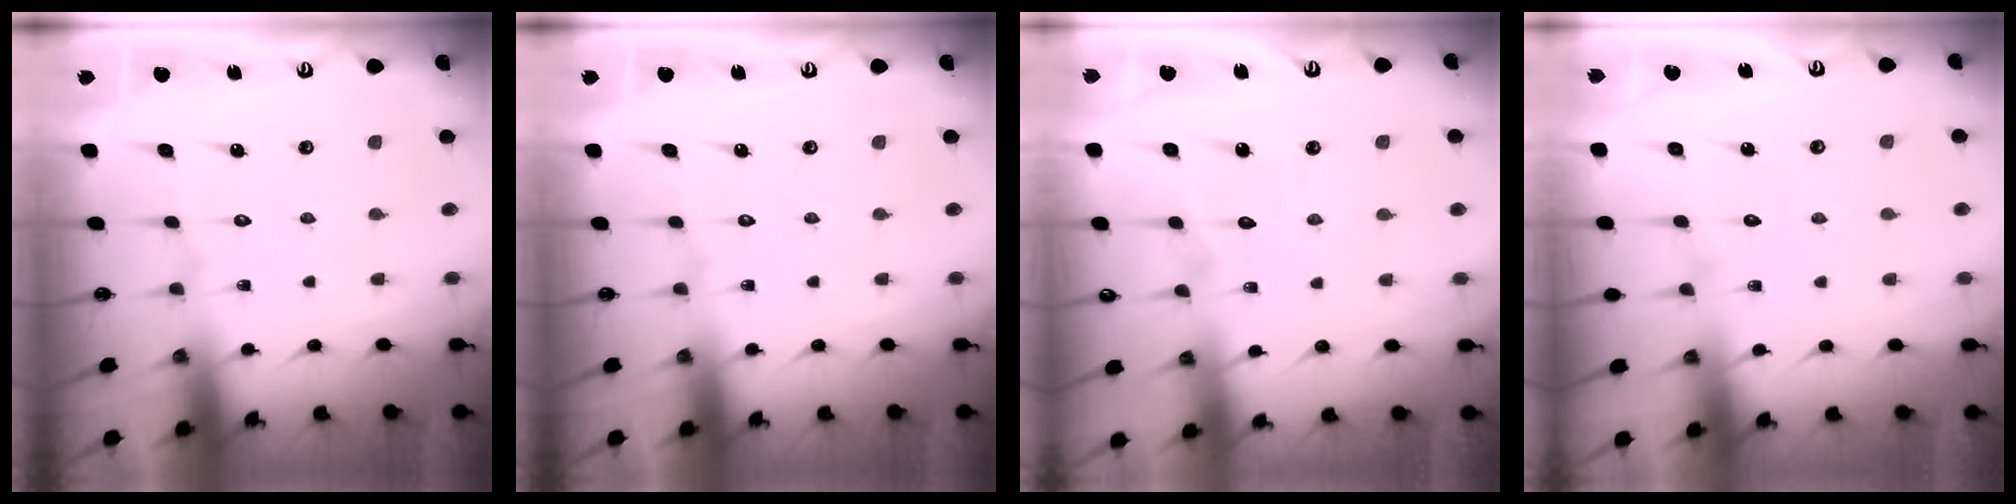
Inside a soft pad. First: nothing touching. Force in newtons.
{"total": 0.0}
{"total": 3.7, "press": 3.7, "slide": 0.1}
{"total": 3.0, "press": 3.0, "slide": 0.3}